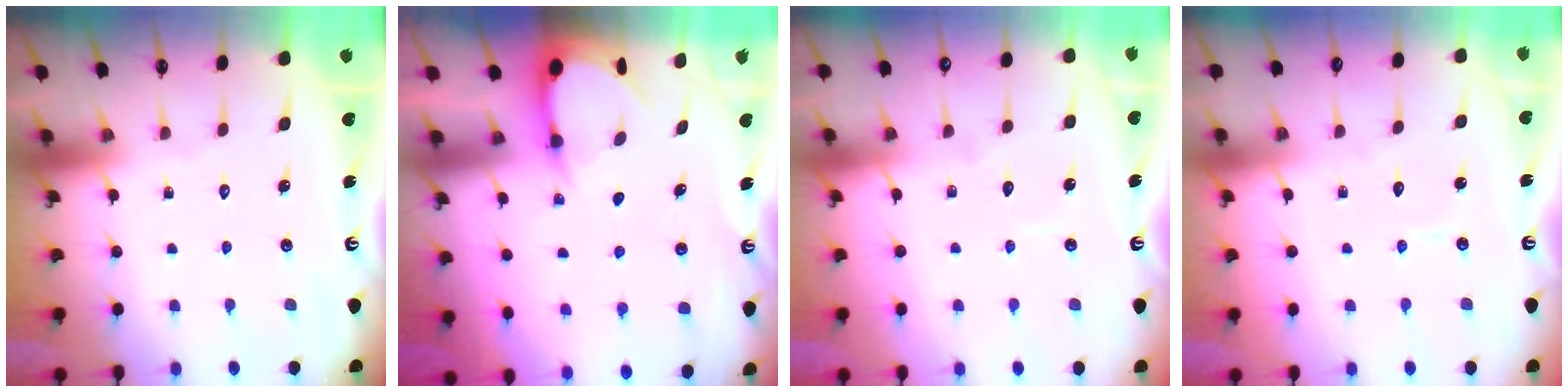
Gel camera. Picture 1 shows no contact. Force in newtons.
{"total": 3.3, "press": 3.3, "slide": 0.4}
{"total": 3.7, "press": 3.7, "slide": 0.4}
{"total": 3.4, "press": 3.4, "slide": 0.2}